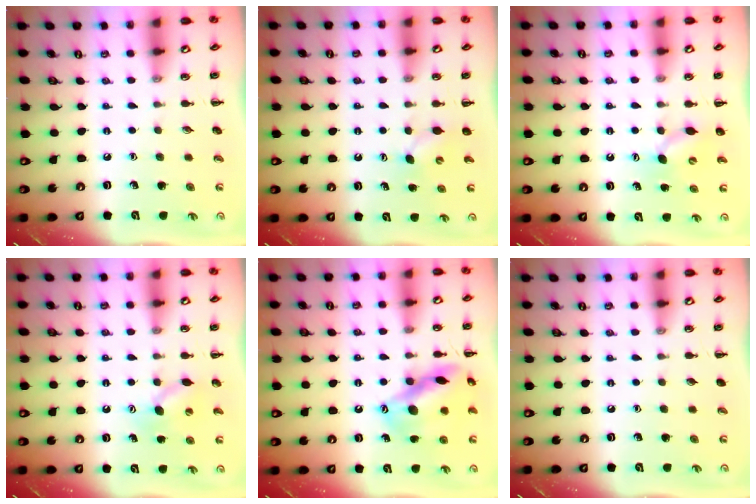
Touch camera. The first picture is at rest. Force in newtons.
{"total": 3.5, "press": 3.4, "slide": 0.8}
{"total": 6.0, "press": 5.9, "slide": 1.4}
{"total": 7.8, "press": 7.7, "slide": 1.5}
{"total": 15.6, "press": 15.5, "slide": 1.6}
{"total": 0.0}